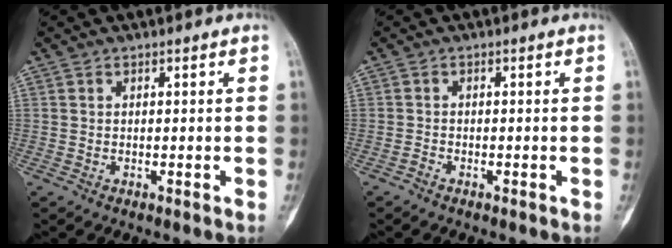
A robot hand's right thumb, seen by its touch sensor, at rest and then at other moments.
{"total": 0.7, "force": [-0.7, 0.2, 0.1], "torque": [-0.008, 0.001, -0.018]}